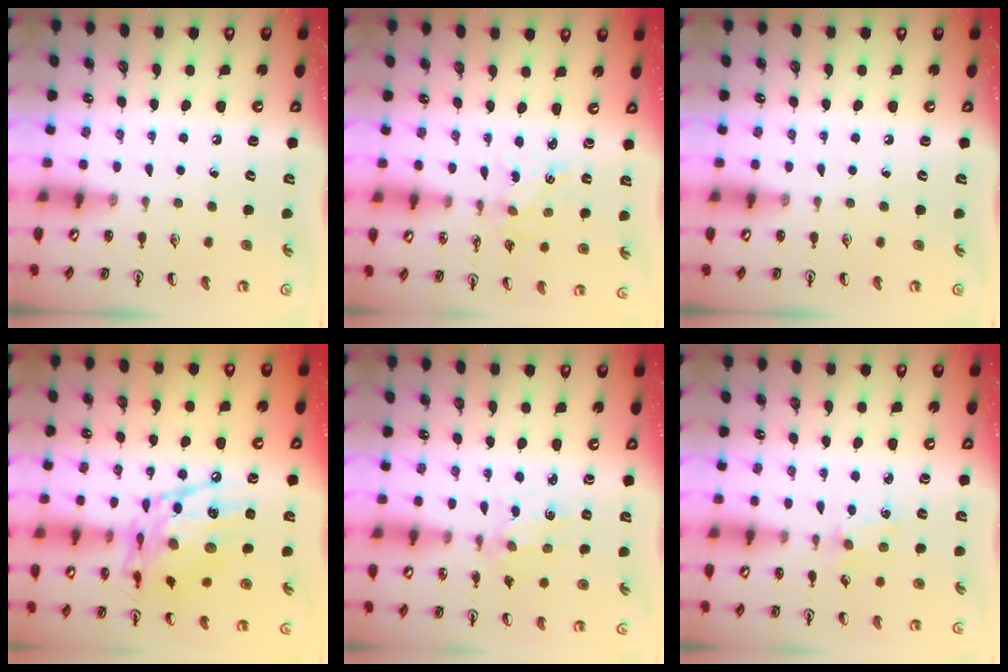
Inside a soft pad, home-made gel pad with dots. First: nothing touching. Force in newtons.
{"total": 2.3, "press": 2.3, "slide": 0.3}
{"total": 0.0}
{"total": 17.6, "press": 17.5, "slide": 1.4}
{"total": 1.5, "press": 1.5, "slide": 0.0}
{"total": 1.5, "press": 1.5, "slide": 0.3}